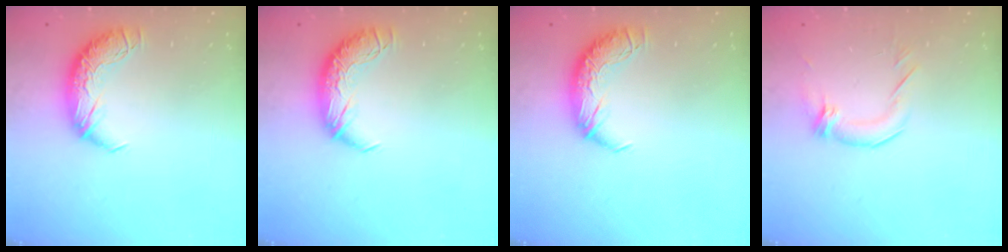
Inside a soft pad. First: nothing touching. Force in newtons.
{"total": 0.0}
{"total": 0.0}
{"total": 2.2, "press": 1.1, "slide": 1.9}